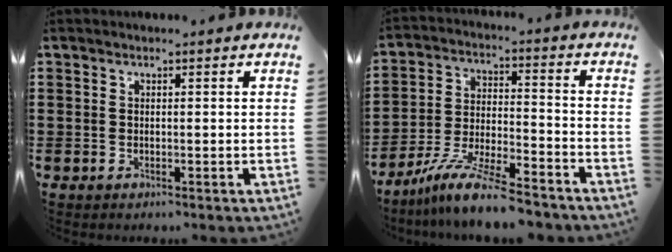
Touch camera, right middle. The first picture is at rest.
{"total": 10.4, "force": [-9.1, 0.8, 5.1], "torque": [-0.099, 0.012, -0.176]}